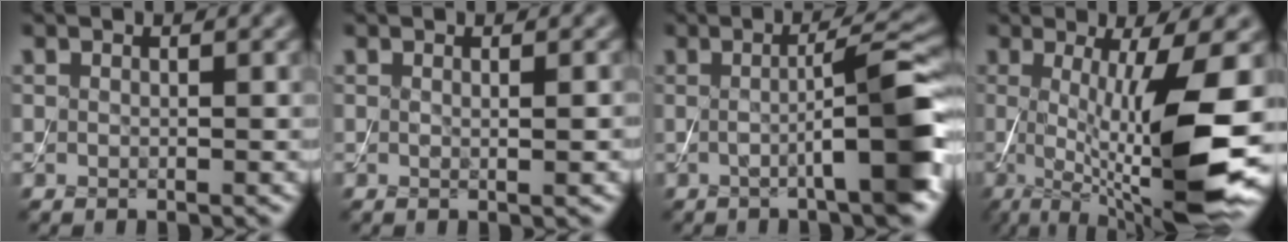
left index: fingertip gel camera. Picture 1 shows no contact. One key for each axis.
{"total": 1.2, "fx": 0.1, "fy": 0.3, "fz": 1.1, "tx": -0.013, "ty": -0.001, "tz": -0.001}
{"total": 8.1, "fx": -0.8, "fy": 1.4, "fz": 8.0, "tx": -0.099, "ty": 0.013, "tz": -0.020}
{"total": 12.1, "fx": -1.1, "fy": 2.4, "fz": 11.8, "tx": -0.181, "ty": -0.017, "tz": -0.010}